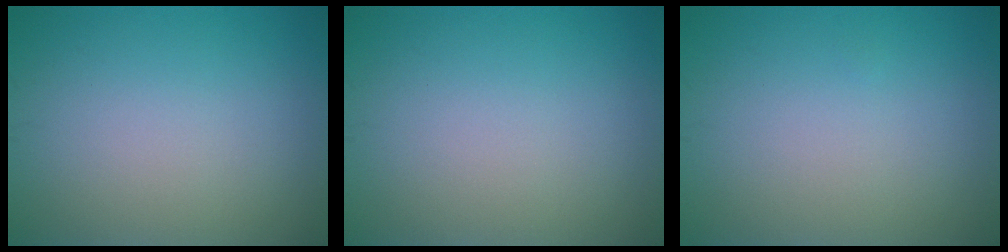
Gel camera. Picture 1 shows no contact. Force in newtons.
{"total": 0.0}
{"total": 0.0}